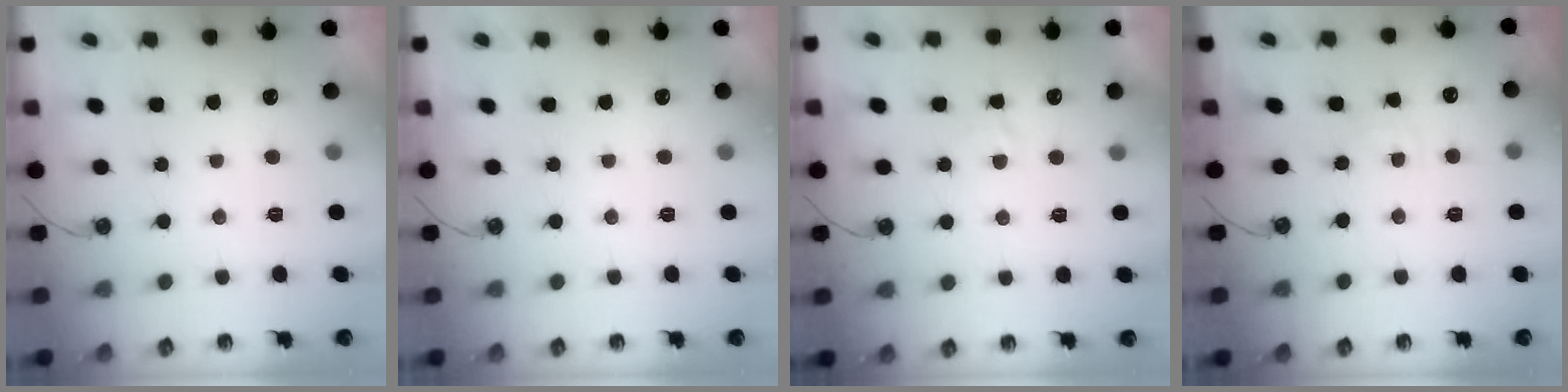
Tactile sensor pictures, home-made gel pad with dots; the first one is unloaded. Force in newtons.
{"total": 0.0}
{"total": 2.3, "press": 2.3, "slide": 0.4}
{"total": 3.0, "press": 2.9, "slide": 0.4}